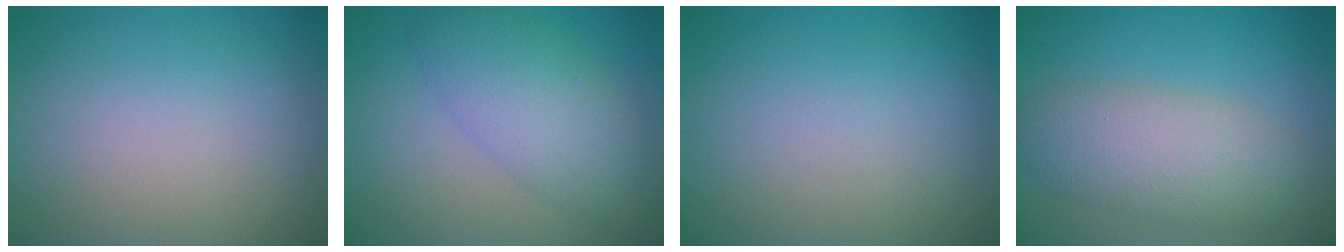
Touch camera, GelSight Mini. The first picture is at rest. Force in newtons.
{"total": 5.6, "press": 5.6, "slide": 0.1}
{"total": 0.0}
{"total": 5.3, "press": 5.3, "slide": 0.4}